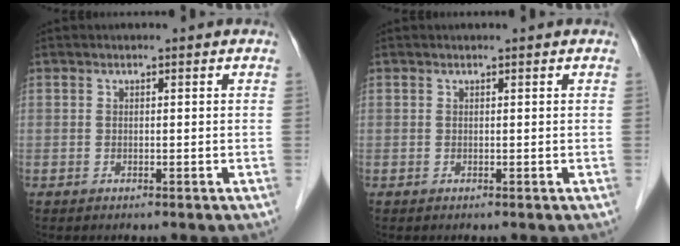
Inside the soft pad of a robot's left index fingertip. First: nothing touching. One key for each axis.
{"total": 0.0}